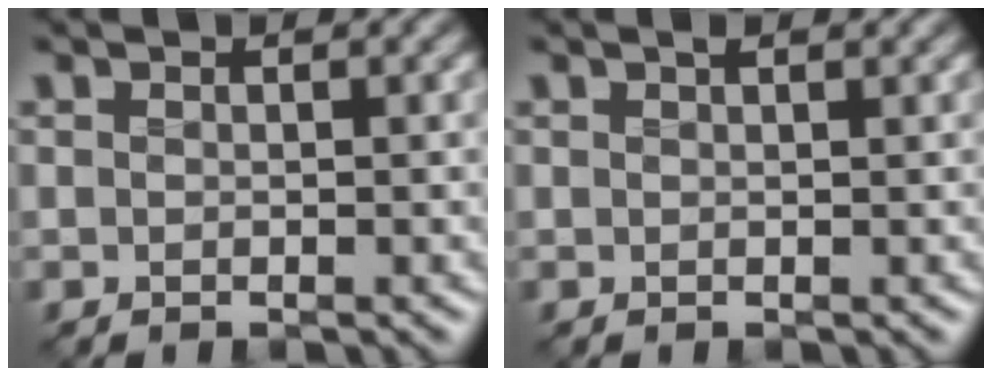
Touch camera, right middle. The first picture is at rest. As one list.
[{"total": 0.8, "force": [0.6, 0.1, 0.4], "torque": [-0.010, -0.002, 0.008]}]